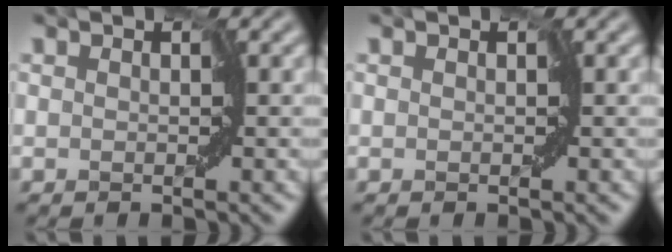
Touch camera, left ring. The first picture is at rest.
{"total": 0.0}